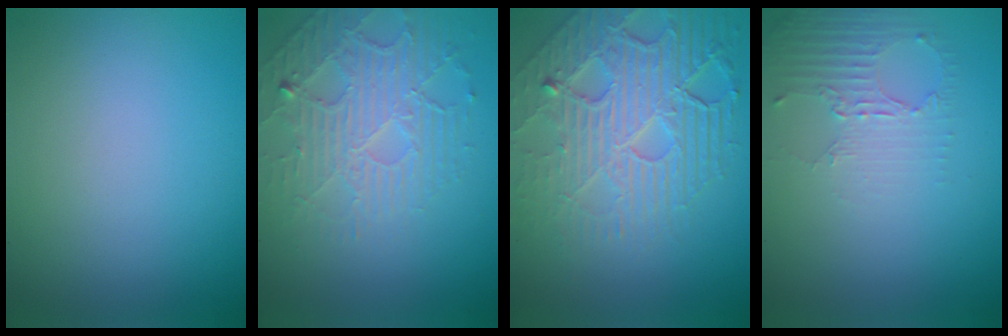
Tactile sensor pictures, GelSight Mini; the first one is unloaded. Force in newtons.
{"total": 4.7, "press": 3.5, "slide": 3.1}
{"total": 8.4, "press": 5.7, "slide": 6.1}
{"total": 2.7, "press": 1.9, "slide": 1.9}